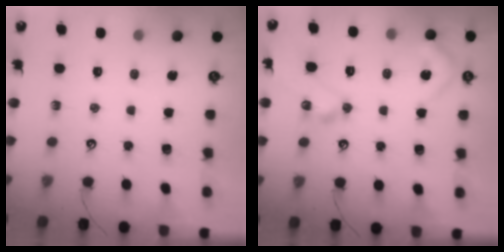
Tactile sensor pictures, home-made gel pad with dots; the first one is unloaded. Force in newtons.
{"total": 16.1, "press": 16.1, "slide": 0.4}